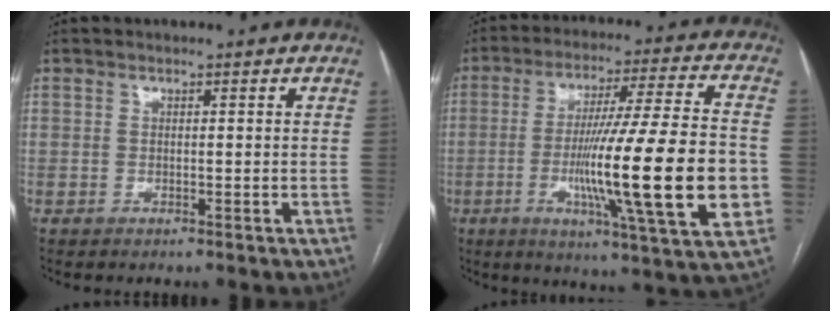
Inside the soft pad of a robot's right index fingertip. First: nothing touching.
{"total": 22.5, "force": [-4.5, 0.3, 22.0], "torque": [-0.332, -0.015, -0.075]}